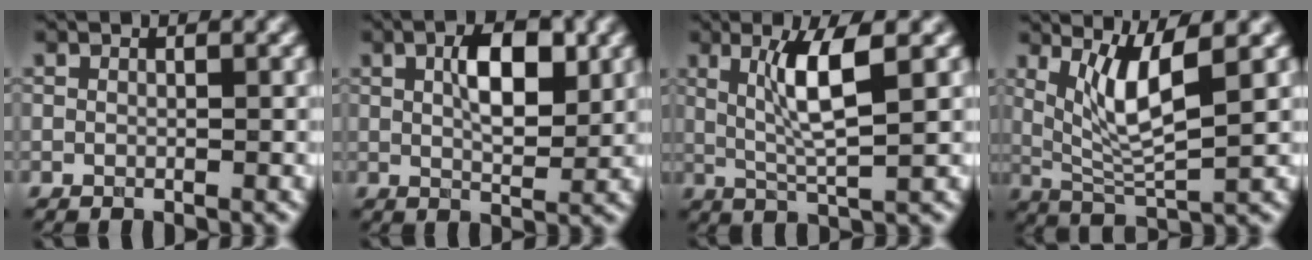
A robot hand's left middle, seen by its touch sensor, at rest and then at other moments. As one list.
[{"total": 4.6, "force": [1.0, 1.8, 4.1], "torque": [-0.072, 0.009, 0.029]}, {"total": 4.7, "force": [1.0, 0.5, 4.5], "torque": [-0.091, 0.002, 0.038]}, {"total": 5.3, "force": [1.7, 1.0, 4.8], "torque": [-0.092, -0.008, 0.052]}]